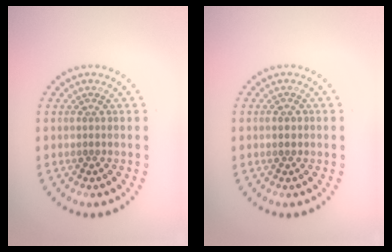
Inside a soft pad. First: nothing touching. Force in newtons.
{"total": 1.3, "press": 1.3, "slide": 0.0}